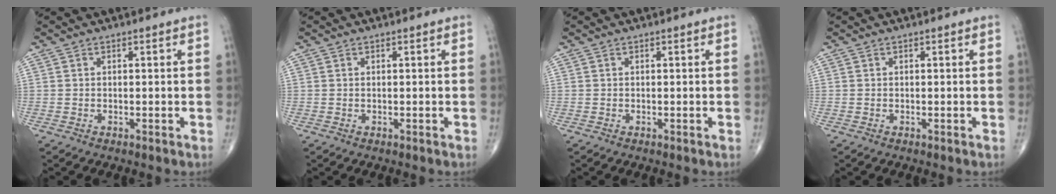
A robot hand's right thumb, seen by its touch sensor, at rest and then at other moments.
{"total": 0.0}
{"total": 0.0}
{"total": 0.0}